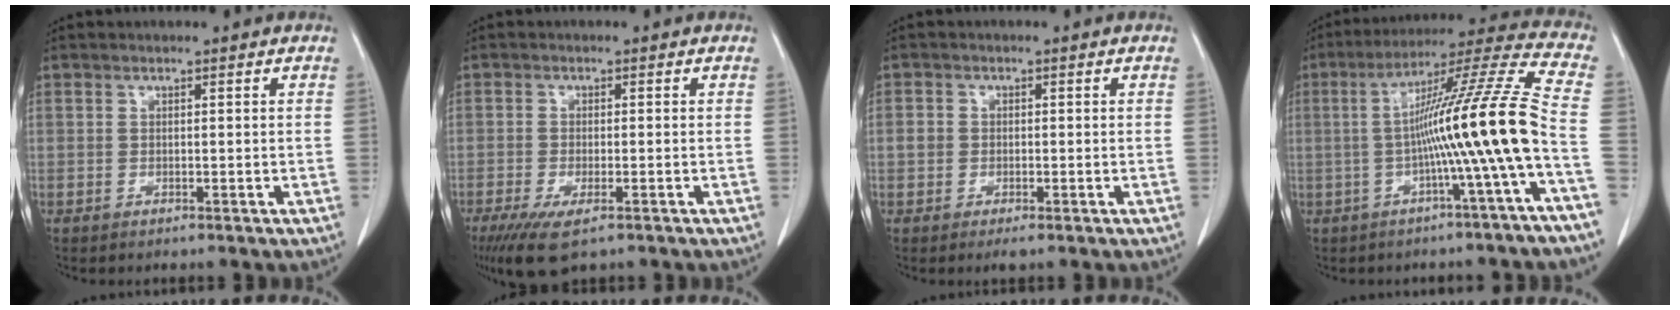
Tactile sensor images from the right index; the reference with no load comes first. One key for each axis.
{"total": 6.3, "fx": -3.9, "fy": 1.7, "fz": 4.7, "tx": -0.082, "ty": -0.016, "tz": -0.064}
{"total": 2.5, "fx": -0.6, "fy": 1.9, "fz": 1.5, "tx": -0.028, "ty": 0.005, "tz": -0.006}
{"total": 15.7, "fx": -2.9, "fy": -2.5, "fz": 15.2, "tx": -0.234, "ty": 0.015, "tz": -0.056}